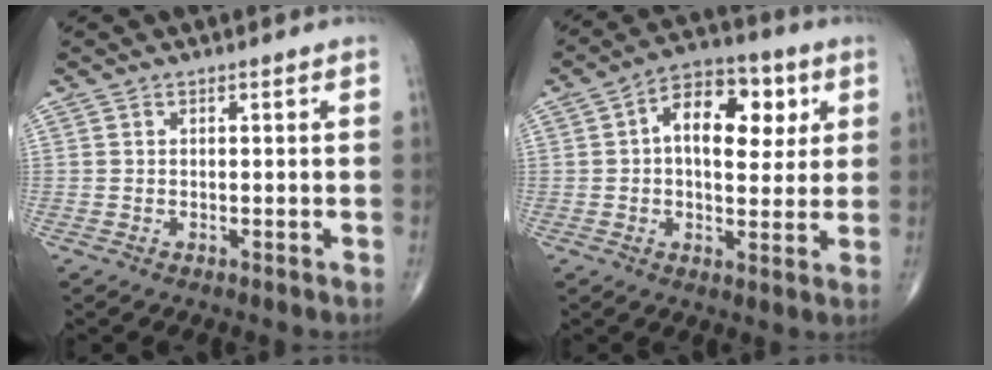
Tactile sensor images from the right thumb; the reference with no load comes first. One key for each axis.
{"total": 13.2, "fx": 3.1, "fy": 7.8, "fz": 10.2, "tx": -0.121, "ty": 0.008, "tz": 0.037}